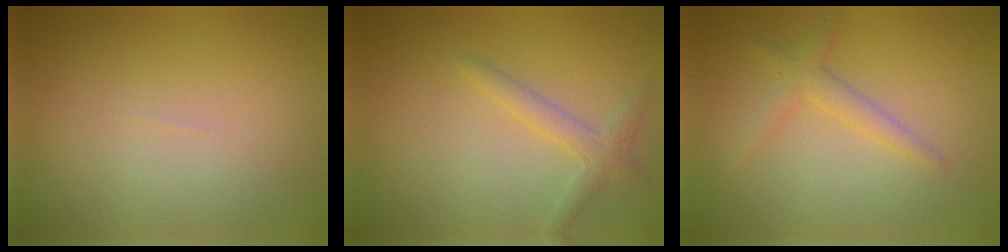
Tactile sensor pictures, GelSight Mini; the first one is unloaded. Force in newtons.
{"total": 1.9, "press": 1.9, "slide": 0.1}
{"total": 2.0, "press": 2.0, "slide": 0.2}